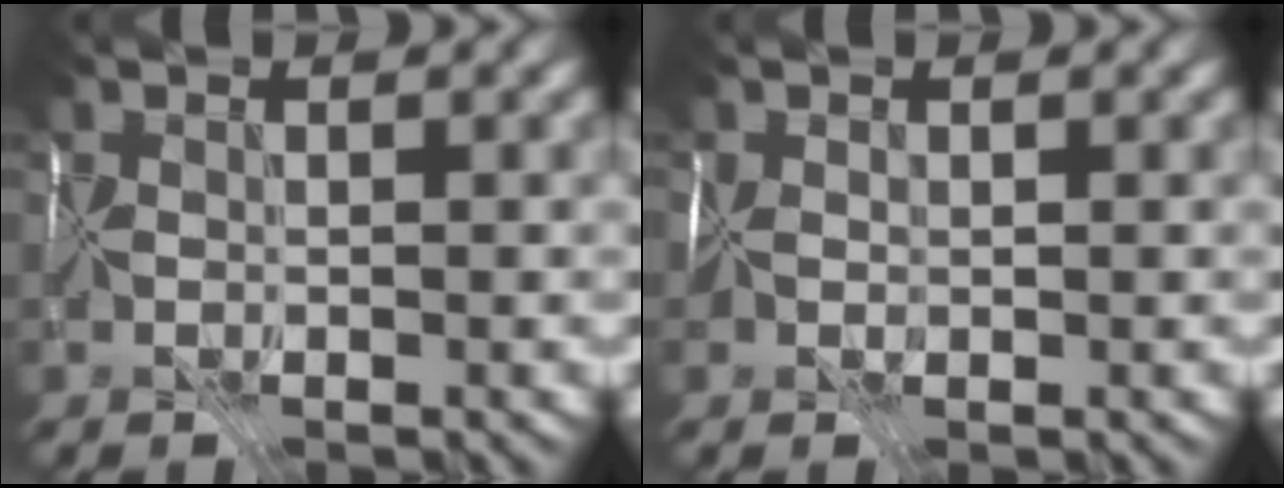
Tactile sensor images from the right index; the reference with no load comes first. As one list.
[{"total": 1.1, "force": [0.1, 0.9, 0.6], "torque": [-0.013, 0.004, -0.001]}]